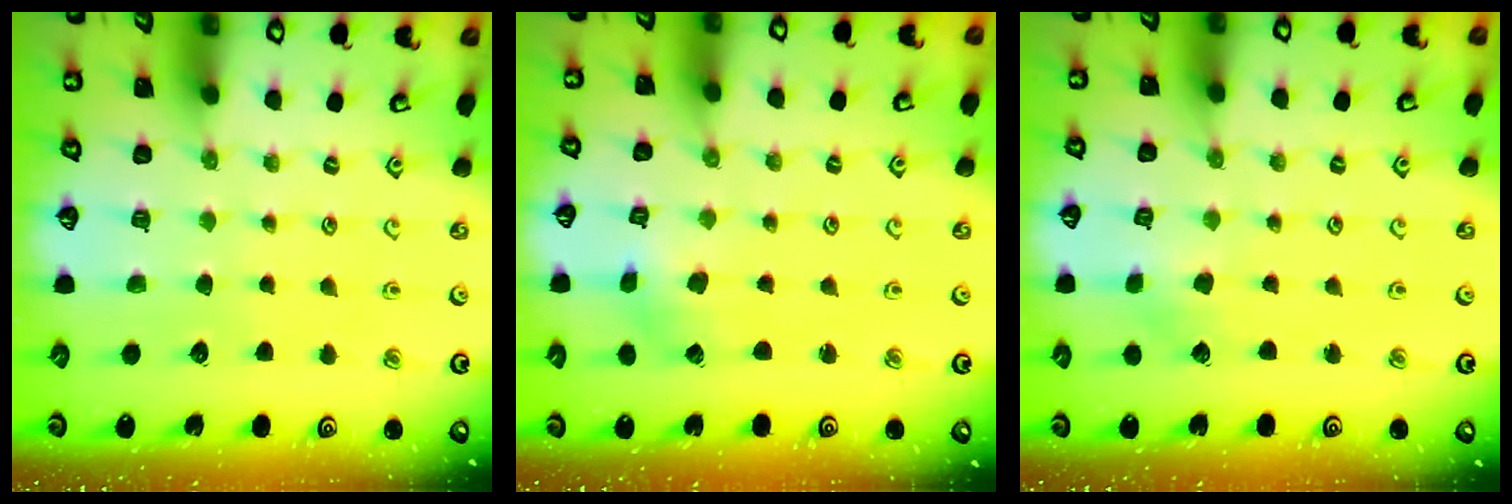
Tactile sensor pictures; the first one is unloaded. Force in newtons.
{"total": 2.7, "press": 2.6, "slide": 0.3}
{"total": 2.5, "press": 2.4, "slide": 0.5}